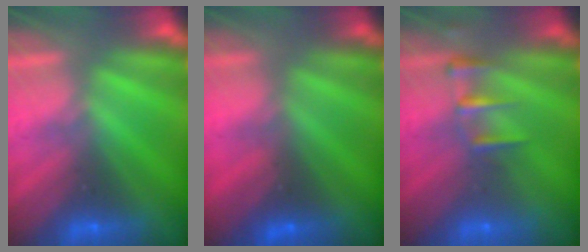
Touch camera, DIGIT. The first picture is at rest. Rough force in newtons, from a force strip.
{"total": 4.5}
{"total": 2.4}